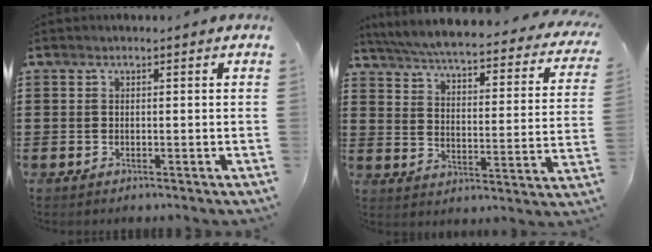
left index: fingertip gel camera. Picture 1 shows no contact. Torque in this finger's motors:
{"motor_torque": [1.45, -0.69, 1.05, 0.21]}